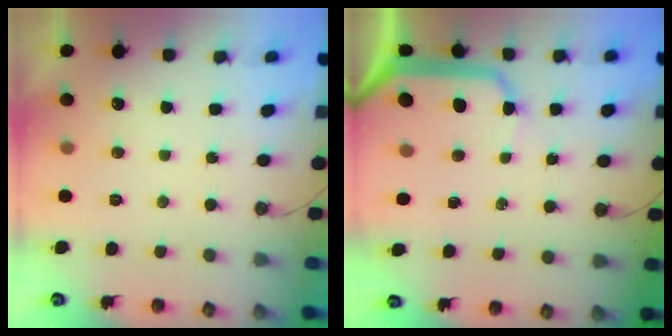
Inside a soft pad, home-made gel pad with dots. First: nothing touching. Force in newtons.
{"total": 10.0, "press": 9.9, "slide": 1.2}